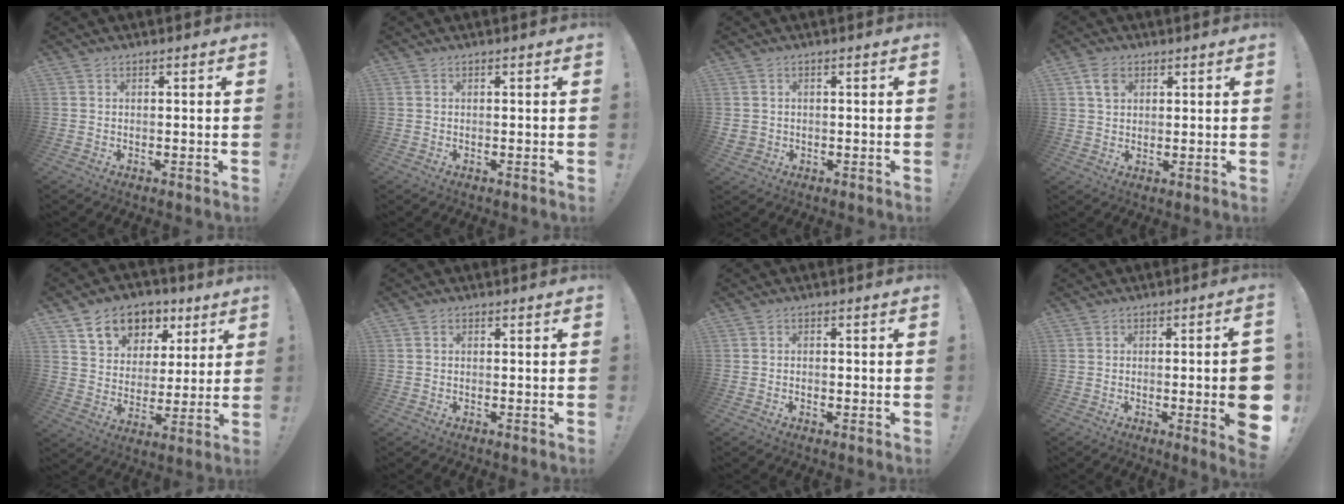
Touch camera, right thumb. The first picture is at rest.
{"total": 0.0}
{"total": 2.3, "force": [0.4, 2.2, 0.8], "torque": [-0.014, 0.001, 0.010]}
{"total": 5.0, "force": [2.3, 3.6, 2.6], "torque": [-0.035, -0.003, 0.043]}
{"total": 12.0, "force": [6.8, 8.8, 4.5], "torque": [-0.064, -0.041, 0.127]}
{"total": 0.7, "force": [0.3, 0.6, 0.1], "torque": [-0.003, 0.003, 0.006]}
{"total": 1.1, "force": [-0.6, 0.8, 0.4], "torque": [-0.006, 0.003, -0.012]}
{"total": 10.3, "force": [-1.7, 1.0, 10.1], "torque": [-0.128, -0.009, -0.022]}